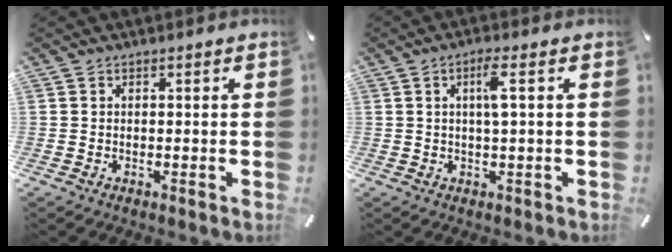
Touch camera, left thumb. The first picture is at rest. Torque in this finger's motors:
{"motor_torque": [0.01, -0.03, 0.18, 0.06, 0.01]}